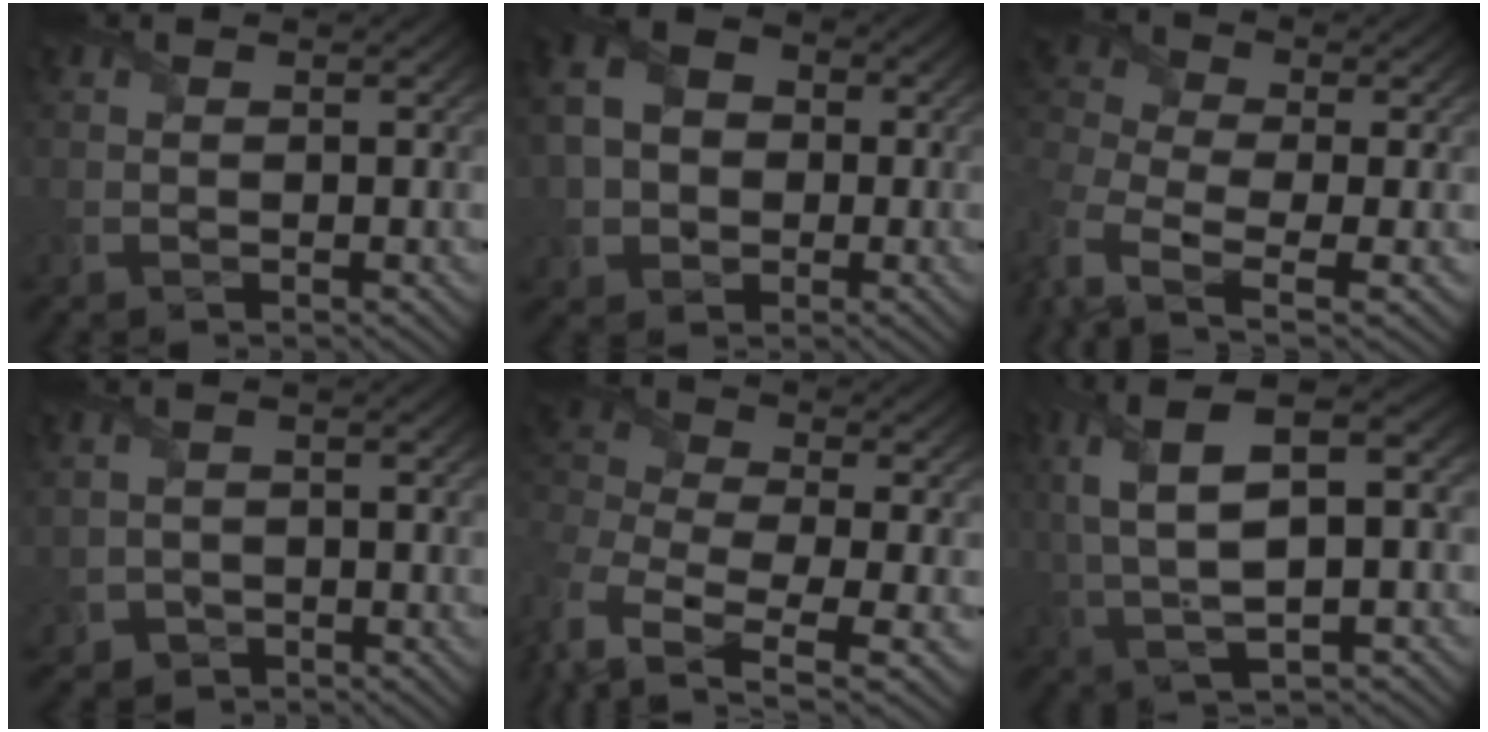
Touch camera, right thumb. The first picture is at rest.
{"total": 9.2, "force": [-0.3, 7.7, 5.0], "torque": [-0.135, -0.003, -0.016]}
{"total": 8.8, "force": [-4.2, 5.1, 5.9], "torque": [-0.179, -0.019, -0.088]}
{"total": 2.4, "force": [-1.0, 2.2, 0.3], "torque": [-0.021, -0.013, -0.023]}
{"total": 9.6, "force": [-3.4, 5.1, 7.3], "torque": [-0.219, -0.013, -0.064]}
{"total": 13.6, "force": [2.8, 6.1, 11.8], "torque": [-0.259, 0.011, 0.056]}